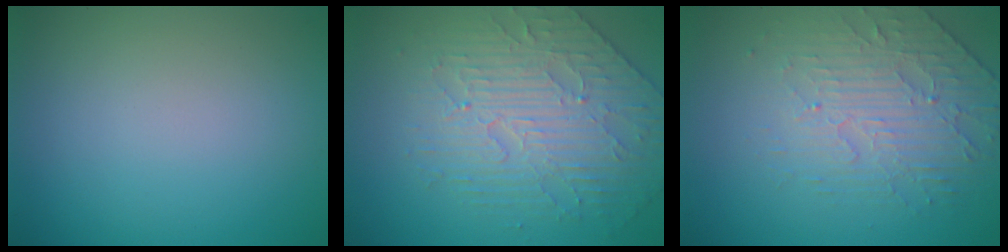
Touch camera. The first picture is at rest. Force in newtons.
{"total": 4.1, "press": 4.1, "slide": 0.1}
{"total": 4.7, "press": 3.3, "slide": 3.3}